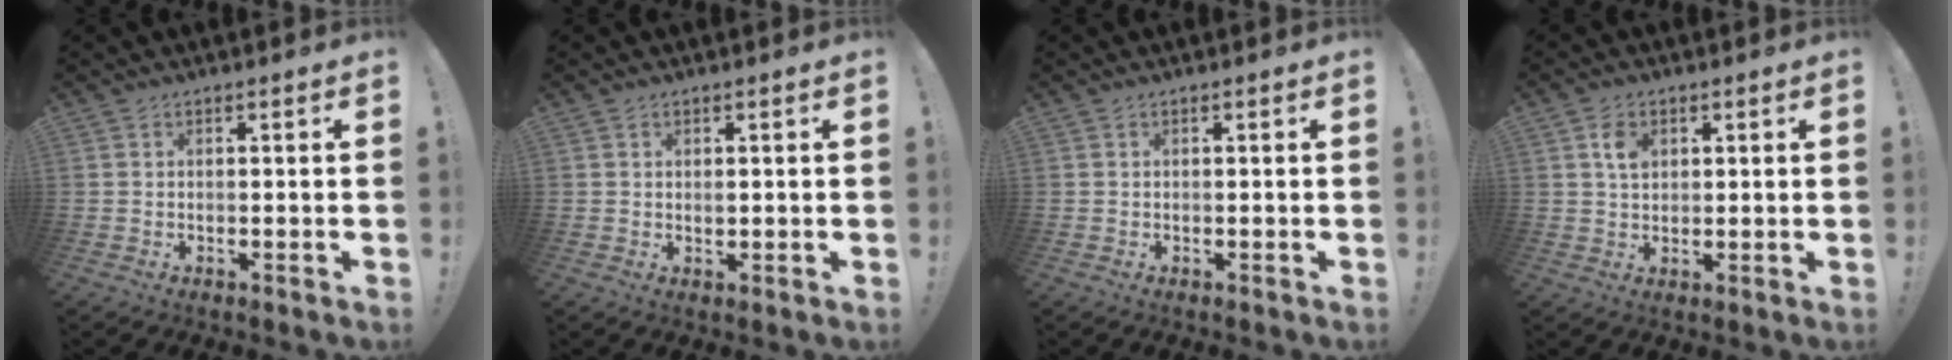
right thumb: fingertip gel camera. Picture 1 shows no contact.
{"total": 1.0, "force": [0.4, 0.8, 0.5], "torque": [0.007, -0.004, 0.003]}
{"total": 0.0}
{"total": 4.7, "force": [1.8, 3.3, 2.9], "torque": [-0.039, -0.001, 0.030]}